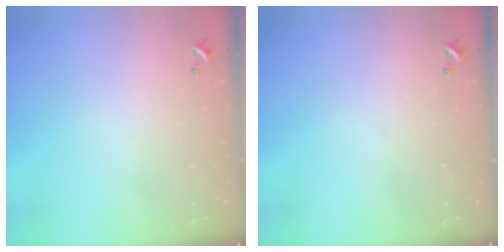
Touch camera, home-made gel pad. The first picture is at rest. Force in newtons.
{"total": 0.0}